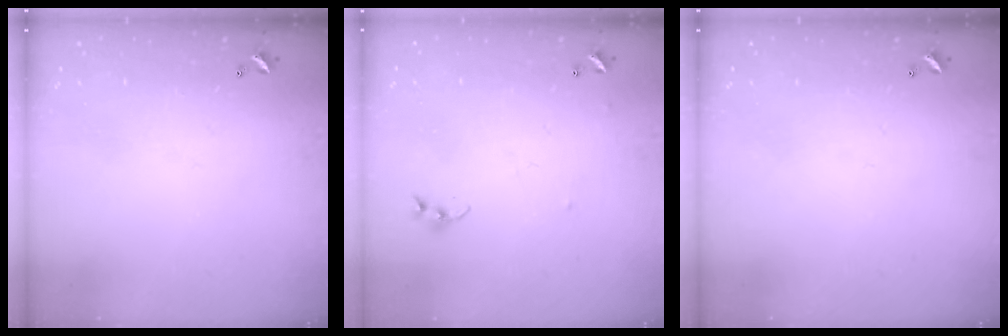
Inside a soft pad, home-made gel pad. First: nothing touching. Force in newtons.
{"total": 5.1, "press": 5.0, "slide": 0.5}
{"total": 0.0}